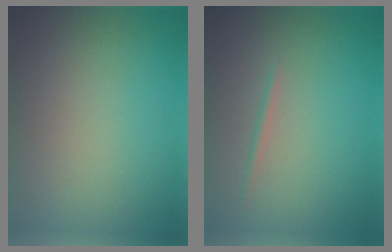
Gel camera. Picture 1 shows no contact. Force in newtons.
{"total": 0.6, "press": 0.6, "slide": 0.1}